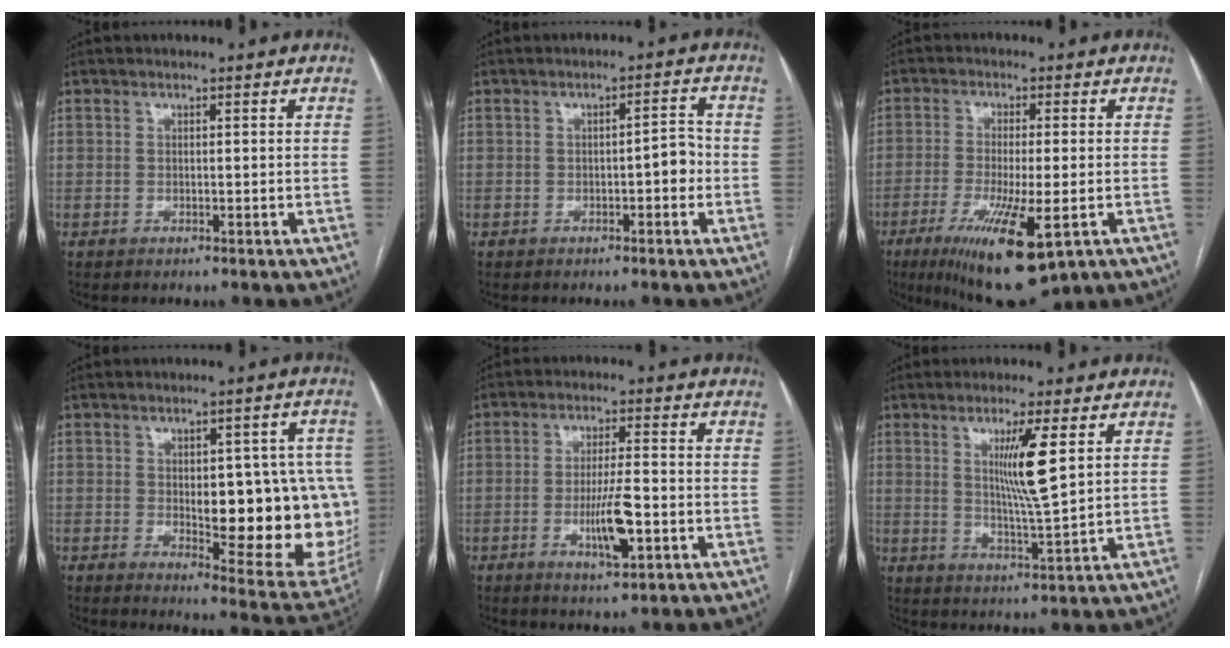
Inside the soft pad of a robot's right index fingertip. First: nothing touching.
{"total": 3.2, "force": [-0.9, 1.0, 2.9], "torque": [-0.034, 0.014, -0.012]}
{"total": 13.5, "force": [-6.2, 2.6, 11.7], "torque": [-0.195, -0.038, -0.095]}
{"total": 18.9, "force": [-1.3, 6.8, 17.6], "torque": [-0.163, 0.016, 0.008]}
{"total": 7.3, "force": [-2.4, 1.0, 6.8], "torque": [-0.125, -0.008, -0.040]}
{"total": 7.6, "force": [2.5, -0.5, 7.2], "torque": [-0.126, -0.017, 0.046]}